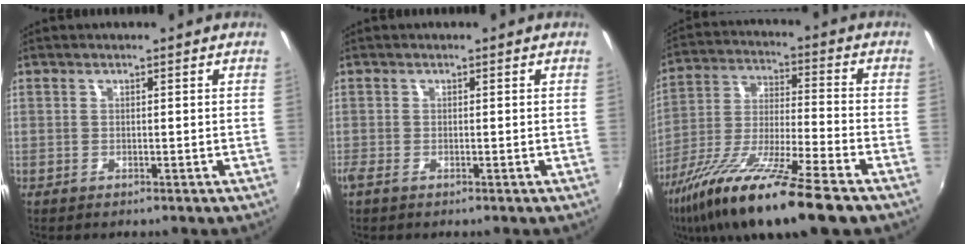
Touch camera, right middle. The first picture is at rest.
{"total": 1.1, "force": [-0.6, 0.1, 0.9], "torque": [-0.020, -0.005, -0.015]}
{"total": 19.8, "force": [-13.4, 2.1, 14.3], "torque": [-0.273, -0.038, -0.240]}